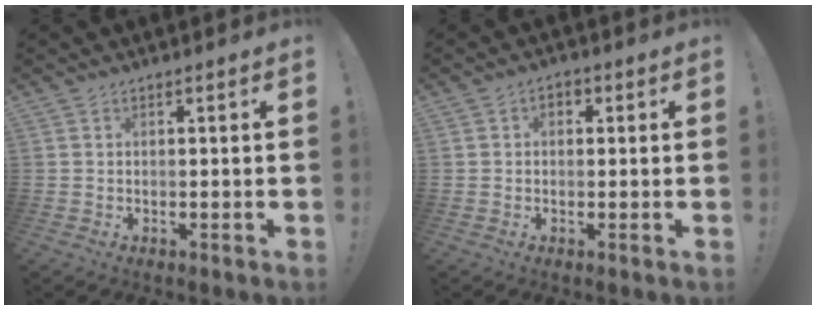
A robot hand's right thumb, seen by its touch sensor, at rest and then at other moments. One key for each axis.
{"total": 2.2, "fx": -0.1, "fy": 1.6, "fz": 1.5, "tx": -0.029, "ty": 0.007, "tz": -0.004}